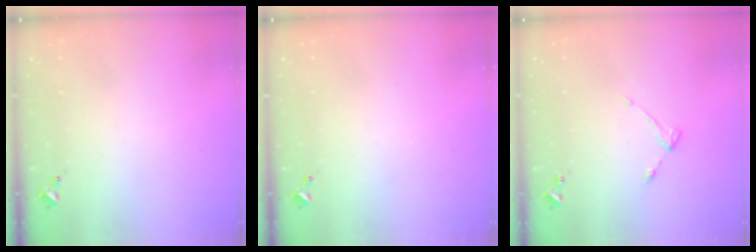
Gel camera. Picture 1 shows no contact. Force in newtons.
{"total": 0.0}
{"total": 3.9, "press": 3.9, "slide": 0.6}